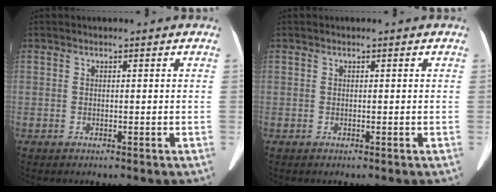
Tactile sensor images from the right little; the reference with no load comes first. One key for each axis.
{"total": 0.0}